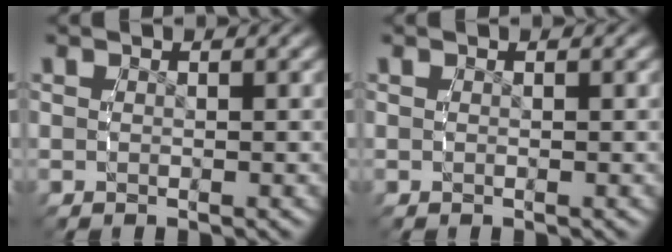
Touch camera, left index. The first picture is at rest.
{"total": 0.0}